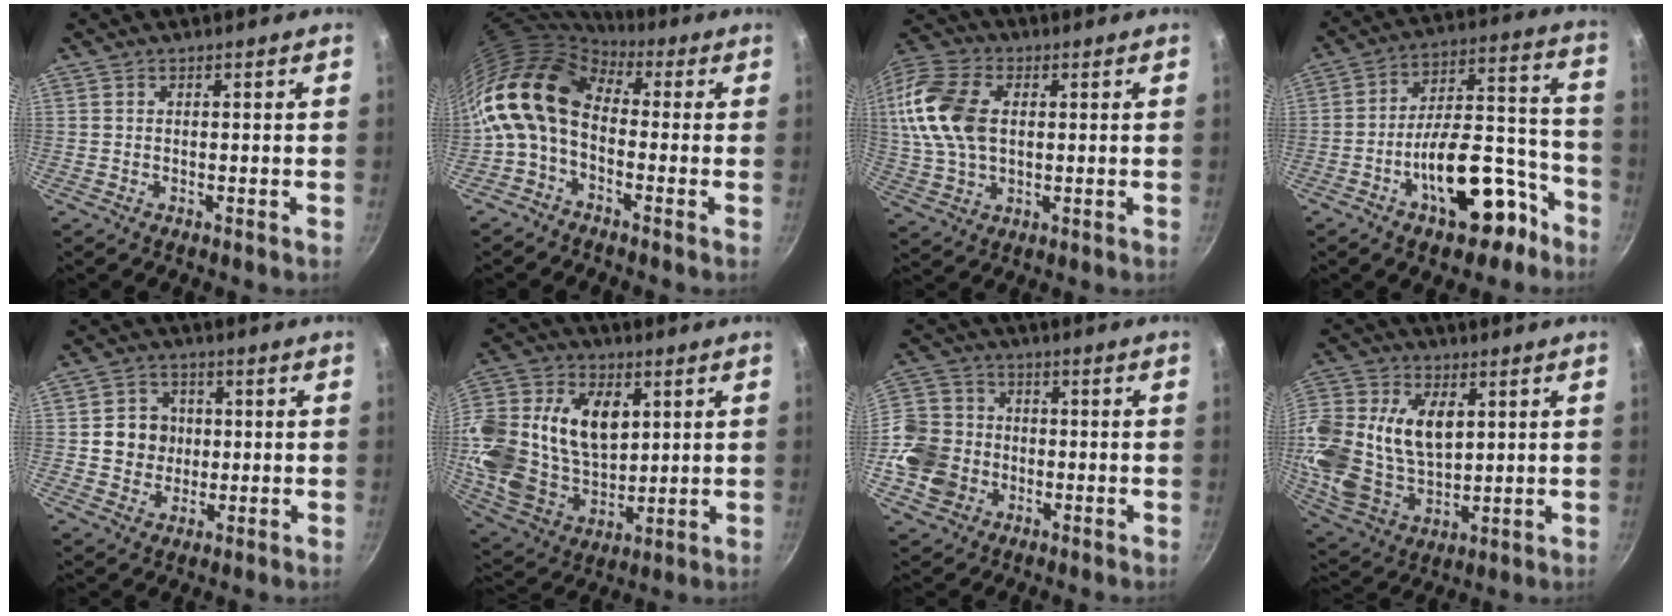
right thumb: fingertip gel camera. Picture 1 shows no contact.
{"total": 13.4, "force": [-0.3, 8.9, 10.1], "torque": [-0.182, 0.029, -0.028]}
{"total": 16.3, "force": [2.3, 10.6, 12.2], "torque": [-0.242, 0.016, 0.038]}
{"total": 18.9, "force": [-9.7, 9.0, 13.4], "torque": [-0.156, 0.098, -0.139]}
{"total": 7.0, "force": [0.4, 6.5, 2.5], "torque": [-0.005, 0.006, 0.003]}
{"total": 27.0, "force": [6.1, 18.9, 18.3], "torque": [-0.382, 0.012, 0.116]}
{"total": 12.3, "force": [-2.8, 10.7, 5.4], "torque": [-0.086, 0.030, -0.061]}
{"total": 24.2, "force": [5.5, 16.7, 16.5], "torque": [-0.368, 0.006, 0.108]}